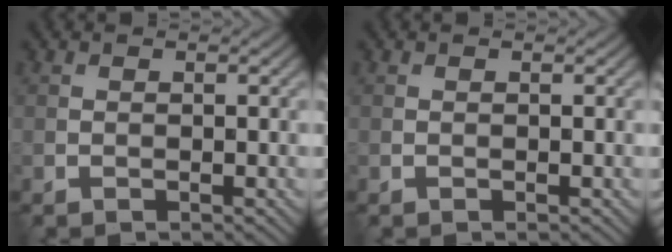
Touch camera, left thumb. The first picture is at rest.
{"total": 0.0}